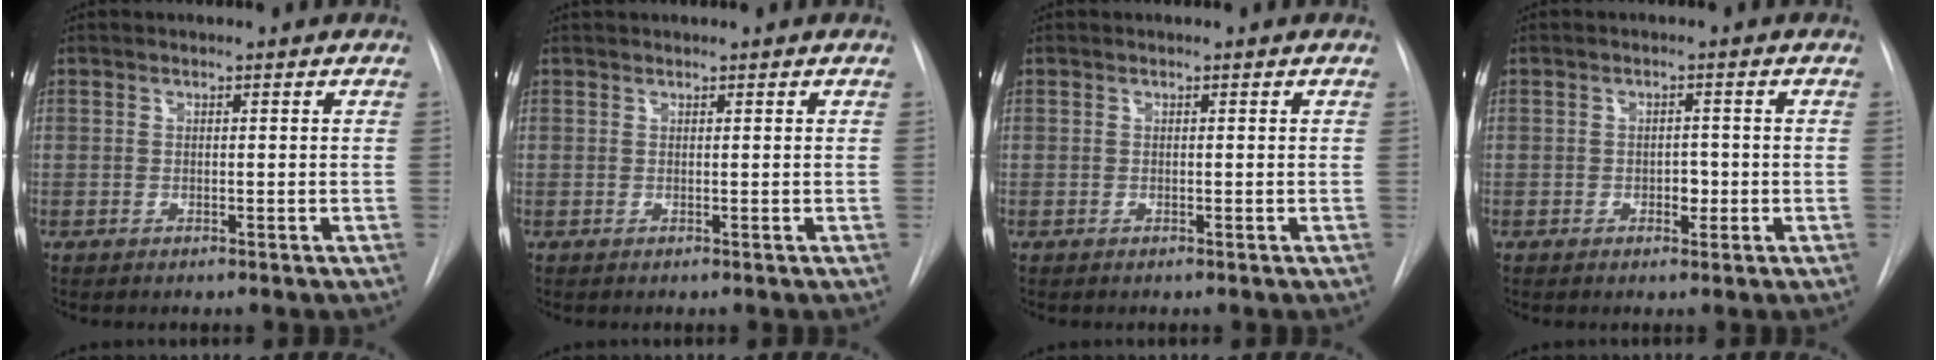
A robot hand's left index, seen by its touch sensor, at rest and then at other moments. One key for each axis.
{"total": 0.9, "fx": 0.9, "fy": 0.2, "fz": 0.2, "tx": -0.008, "ty": 0.017, "tz": 0.017}
{"total": 0.0}
{"total": 2.0, "fx": -0.8, "fy": 1.2, "fz": 1.3, "tx": -0.018, "ty": -0.001, "tz": -0.010}